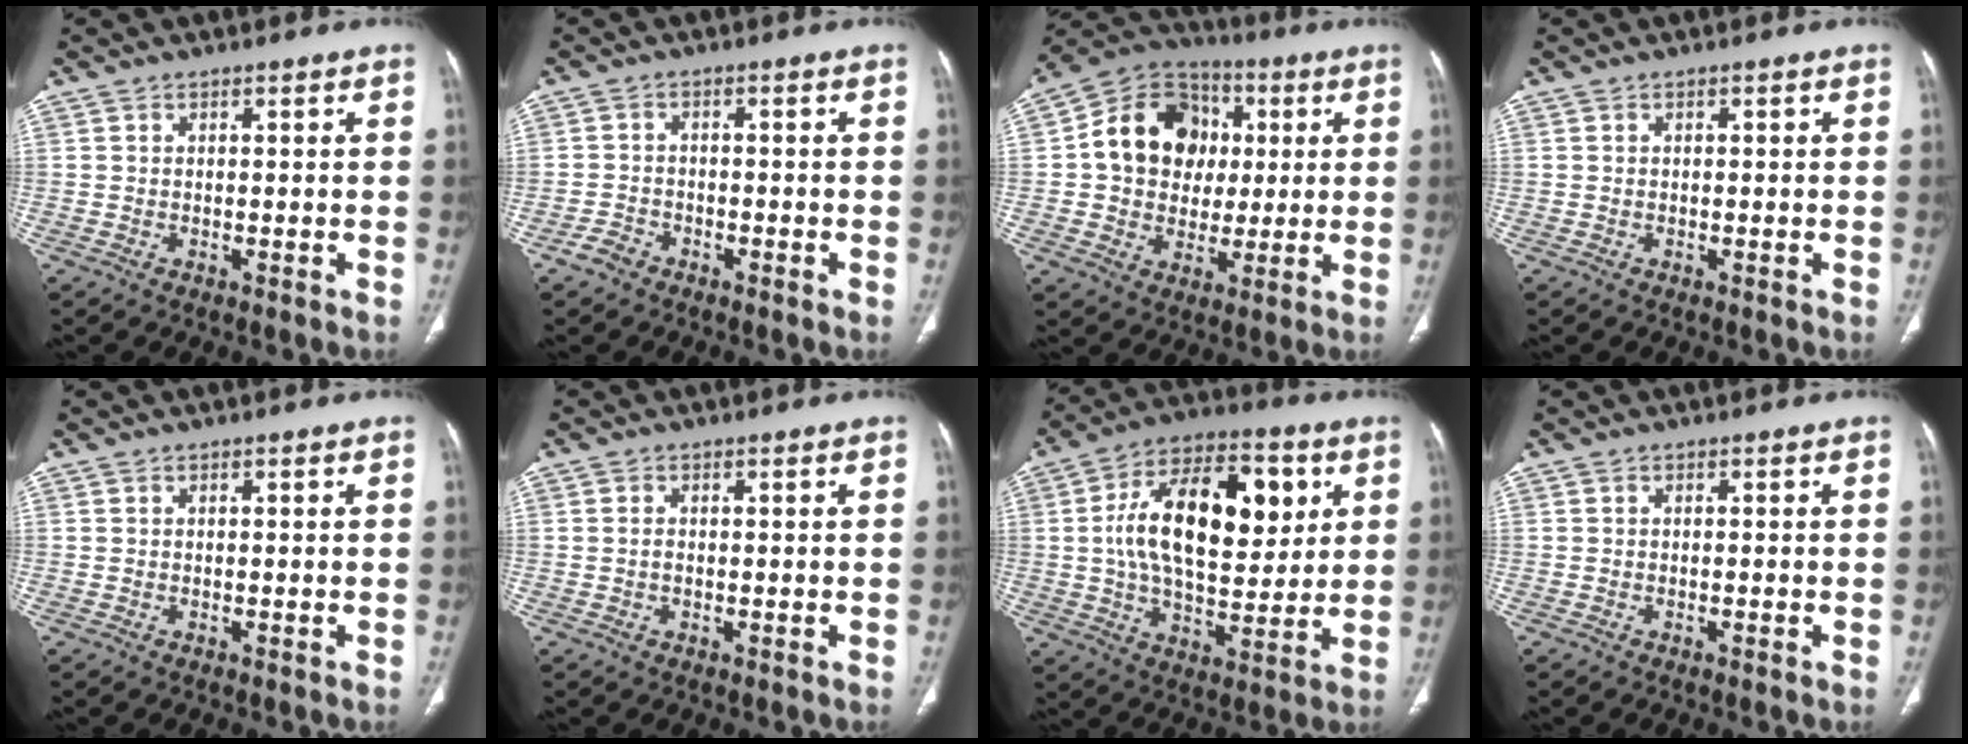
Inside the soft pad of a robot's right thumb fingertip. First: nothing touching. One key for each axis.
{"total": 2.6, "fx": -1.9, "fy": 1.6, "fz": 0.7, "tx": -0.016, "ty": 0.011, "tz": -0.036}
{"total": 16.3, "fx": 2.2, "fy": 13.7, "fz": 8.6, "tx": -0.109, "ty": 0.019, "tz": 0.034}
{"total": 0.0}
{"total": 0.0}
{"total": 1.0, "fx": -0.1, "fy": 0.7, "fz": 0.7, "tx": -0.016, "ty": 0.001, "tz": -0.001}
{"total": 22.4, "fx": 4.8, "fy": 12.0, "fz": 18.3, "tx": -0.271, "ty": 0.000, "tz": 0.073}
{"total": 0.5, "fx": -0.2, "fy": 0.1, "fz": 0.5, "tx": -0.009, "ty": -0.001, "tz": -0.002}